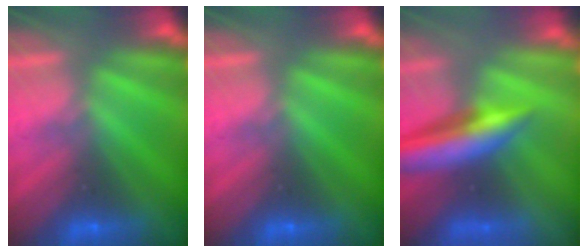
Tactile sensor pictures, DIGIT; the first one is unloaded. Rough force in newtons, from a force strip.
{"total": 0.0}
{"total": 8.4}